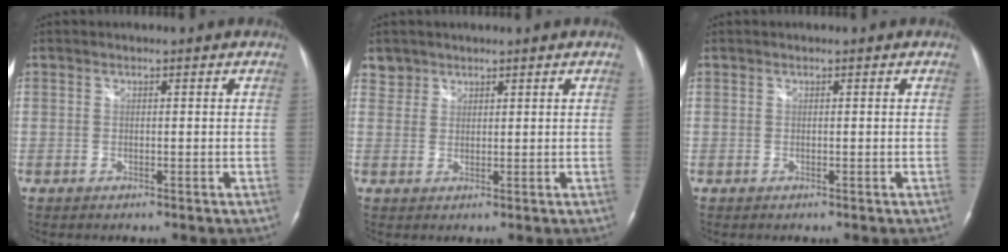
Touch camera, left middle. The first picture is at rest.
{"total": 2.4, "force": [1.8, 1.5, -0.4], "torque": [0.017, 0.007, 0.030]}
{"total": 0.0}